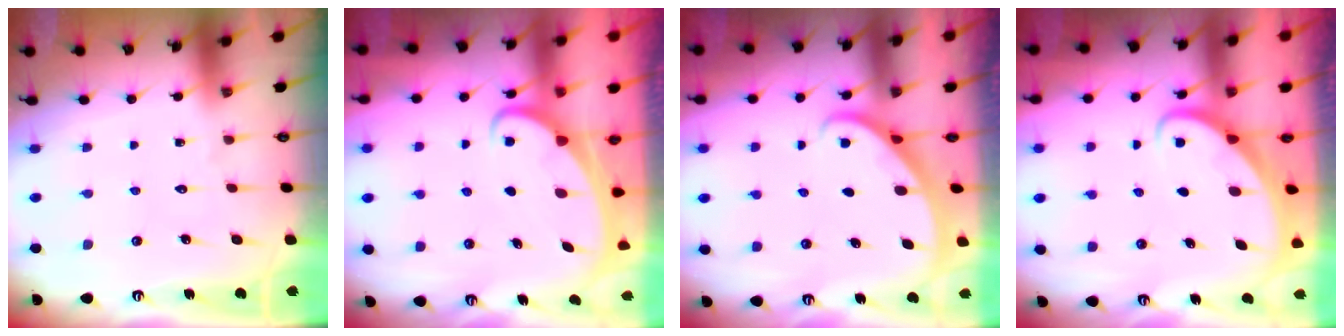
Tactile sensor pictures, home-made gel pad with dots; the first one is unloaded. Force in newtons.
{"total": 1.9, "press": 1.9, "slide": 0.3}
{"total": 2.2, "press": 2.2, "slide": 0.1}
{"total": 2.4, "press": 2.4, "slide": 0.2}